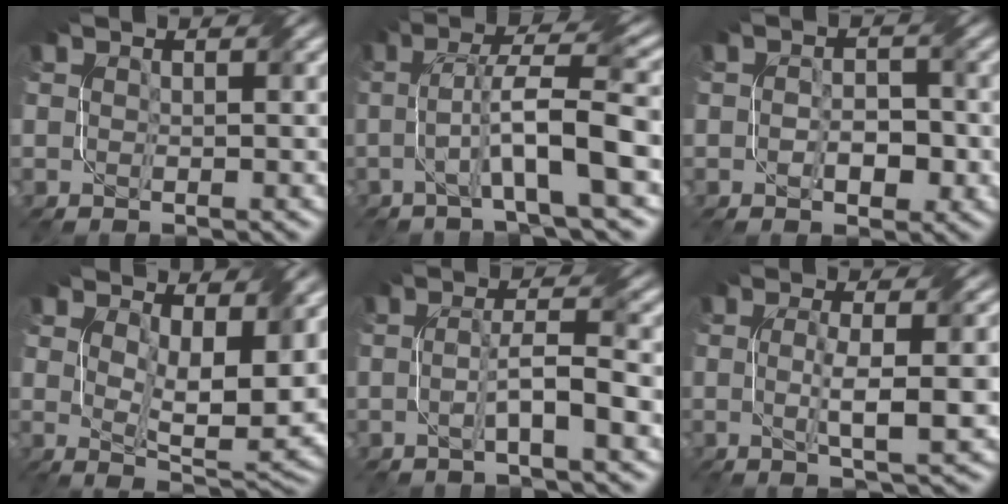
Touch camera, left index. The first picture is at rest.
{"total": 7.8, "force": [-1.1, 1.0, 7.6], "torque": [-0.130, 0.020, -0.026]}
{"total": 2.7, "force": [-0.9, 1.6, 2.1], "torque": [-0.030, 0.001, -0.014]}
{"total": 8.6, "force": [3.0, 3.5, 7.3], "torque": [-0.126, -0.015, 0.058]}
{"total": 3.9, "force": [-0.9, 0.4, 3.8], "torque": [-0.066, 0.009, -0.019]}
{"total": 4.8, "force": [-0.4, 0.8, 4.7], "torque": [-0.078, 0.000, -0.005]}